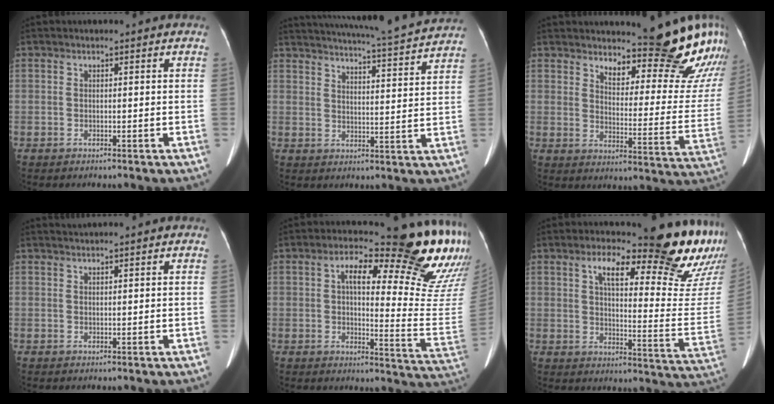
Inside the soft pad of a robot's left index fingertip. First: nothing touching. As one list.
[{"total": 18.6, "force": [17.3, -0.1, 6.6], "torque": [-0.115, -0.018, 0.226]}, {"total": 18.6, "force": [16.7, 3.1, 7.6], "torque": [-0.079, -0.094, 0.197]}, {"total": 3.3, "force": [3.0, -0.3, 1.2], "torque": [-0.015, 0.030, 0.049]}, {"total": 22.6, "force": [13.9, 4.1, 17.3], "torque": [-0.196, -0.022, 0.165]}, {"total": 23.4, "force": [17.3, 3.5, 15.3], "torque": [-0.191, -0.057, 0.210]}]